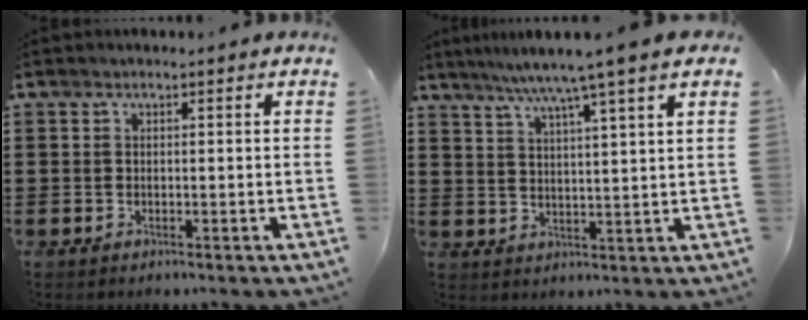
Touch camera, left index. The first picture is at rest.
{"total": 6.5, "force": [4.8, -0.4, 4.3], "torque": [-0.097, -0.017, 0.079]}